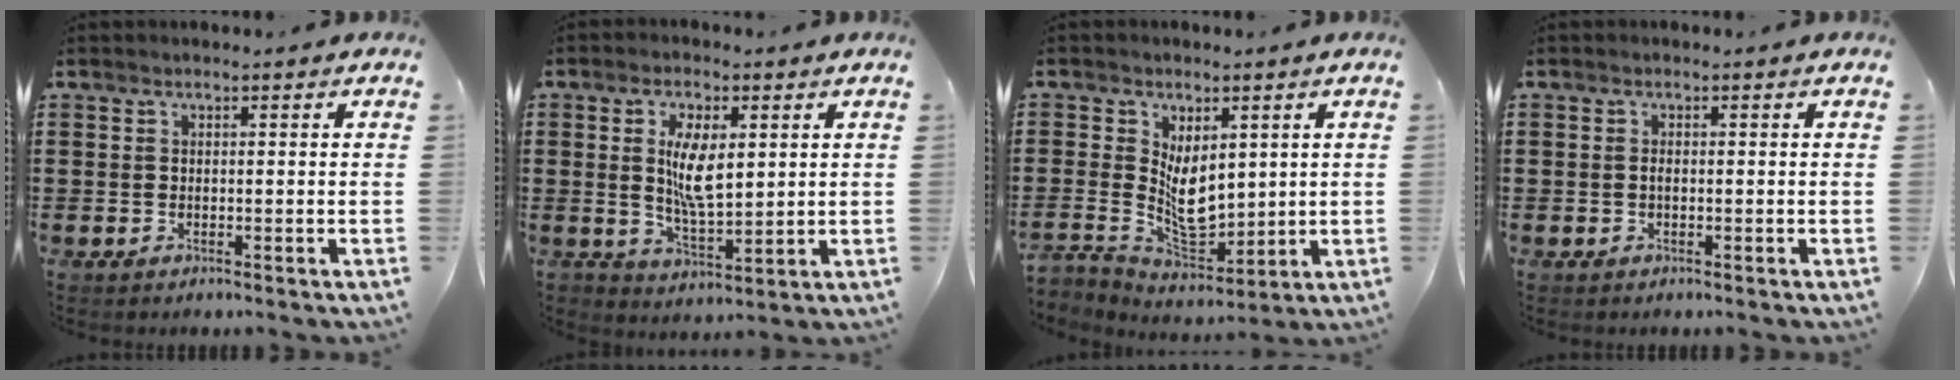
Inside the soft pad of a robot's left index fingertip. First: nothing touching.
{"total": 7.2, "force": [1.6, 3.3, 6.2], "torque": [-0.110, 0.002, 0.024]}
{"total": 6.1, "force": [1.5, 4.6, 3.7], "torque": [-0.064, -0.002, 0.030]}
{"total": 0.7, "force": [-0.2, 0.3, 0.6], "torque": [-0.014, -0.004, -0.002]}